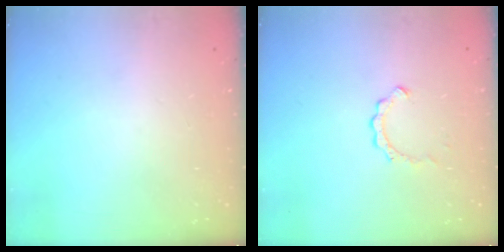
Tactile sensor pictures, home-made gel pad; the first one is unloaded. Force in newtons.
{"total": 2.3, "press": 2.3, "slide": 0.2}